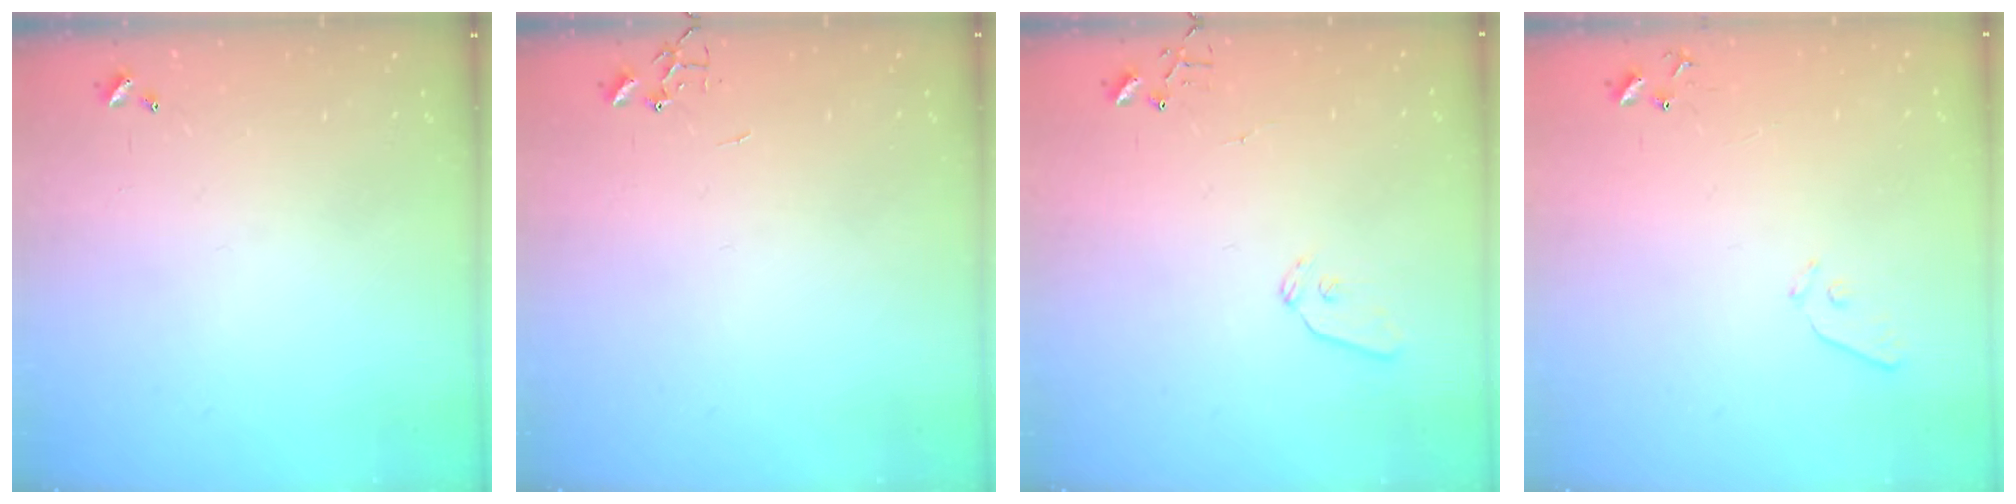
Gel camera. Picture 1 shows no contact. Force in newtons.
{"total": 0.0}
{"total": 6.0, "press": 5.9, "slide": 0.8}
{"total": 6.6, "press": 6.6, "slide": 0.7}